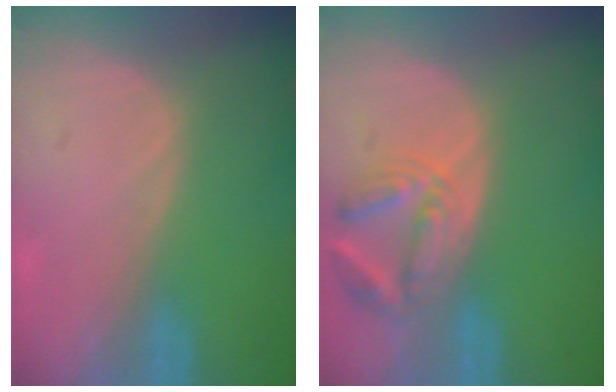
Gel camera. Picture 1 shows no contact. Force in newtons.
{"total": 6.7, "press": 6.4, "slide": 2.1}